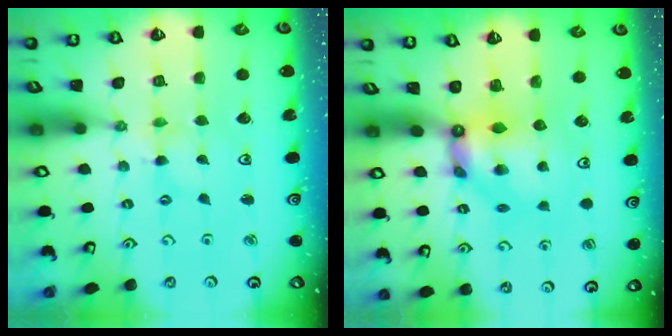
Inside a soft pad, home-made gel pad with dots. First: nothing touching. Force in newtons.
{"total": 7.6, "press": 7.6, "slide": 0.5}